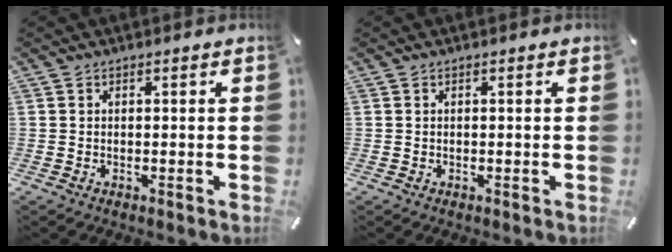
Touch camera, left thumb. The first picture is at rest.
{"total": 0.0}